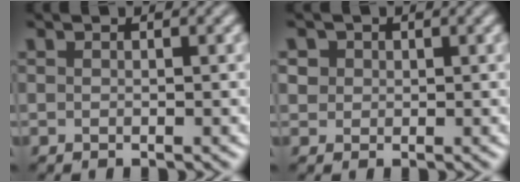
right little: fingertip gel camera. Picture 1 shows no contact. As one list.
[{"total": 1.9, "force": [0.8, 1.6, 0.6], "torque": [-0.020, 0.003, 0.022]}]